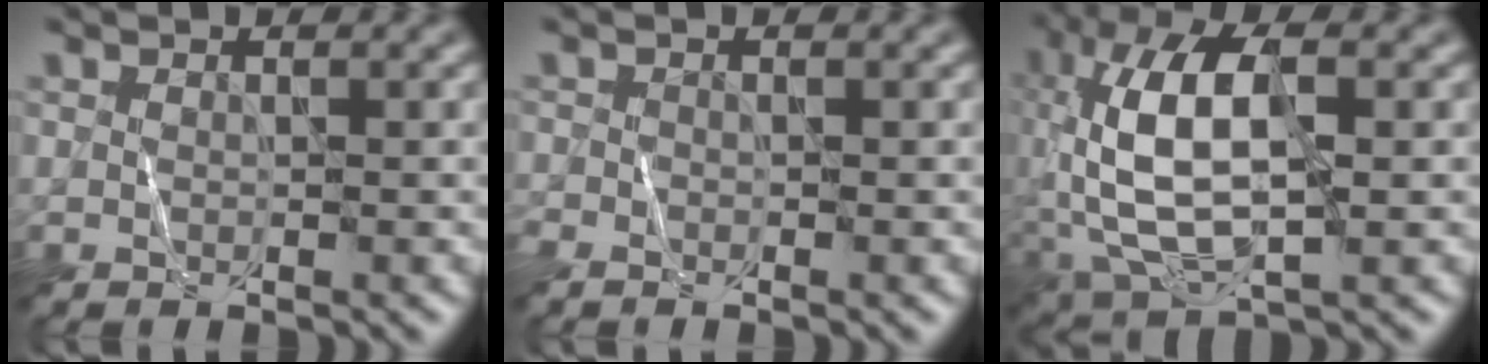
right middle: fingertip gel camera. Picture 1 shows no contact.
{"total": 0.9, "force": [-0.8, 0.4, 0.3], "torque": [-0.006, -0.001, -0.017]}
{"total": 11.0, "force": [0.5, 5.0, 9.7], "torque": [-0.207, 0.009, 0.006]}